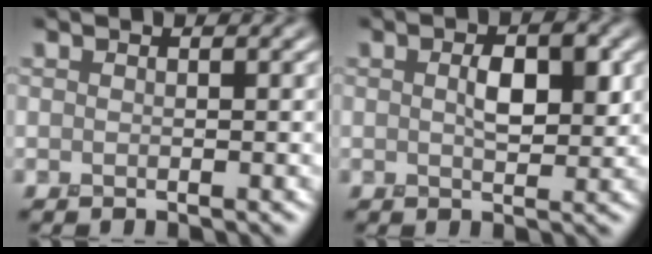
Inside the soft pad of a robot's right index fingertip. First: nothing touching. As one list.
[{"total": 3.3, "force": [0.5, 1.7, 2.8], "torque": [-0.054, -0.001, 0.011]}]